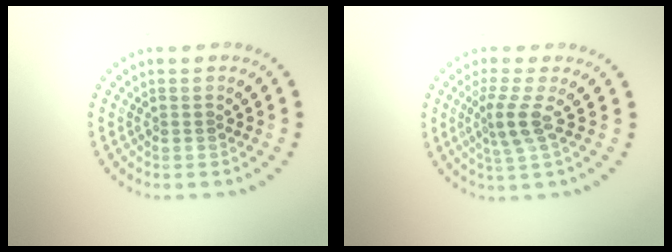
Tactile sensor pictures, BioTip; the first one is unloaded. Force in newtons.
{"total": 2.7, "press": 1.9, "slide": 1.9}